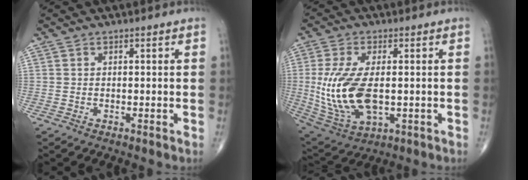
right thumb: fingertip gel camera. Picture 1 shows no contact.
{"total": 15.7, "force": [-0.7, 7.9, 13.5], "torque": [-0.289, -0.016, 0.003]}